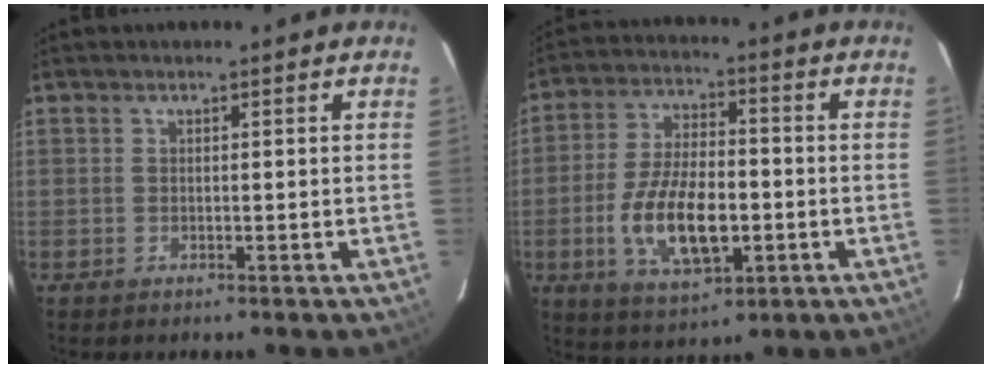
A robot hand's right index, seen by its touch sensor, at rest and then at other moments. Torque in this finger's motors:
{"motor_torque": [1.21, -0.93, 0.72, 0.21]}